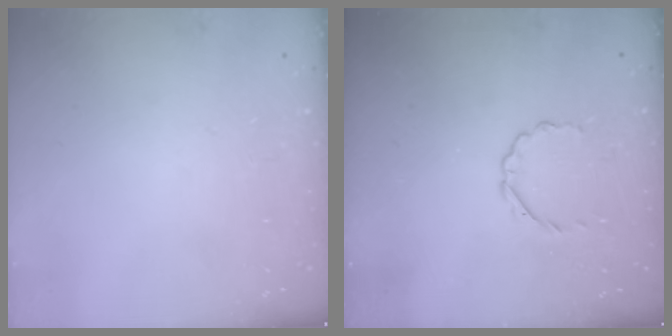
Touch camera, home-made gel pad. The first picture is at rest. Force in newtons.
{"total": 2.7, "press": 2.5, "slide": 0.9}